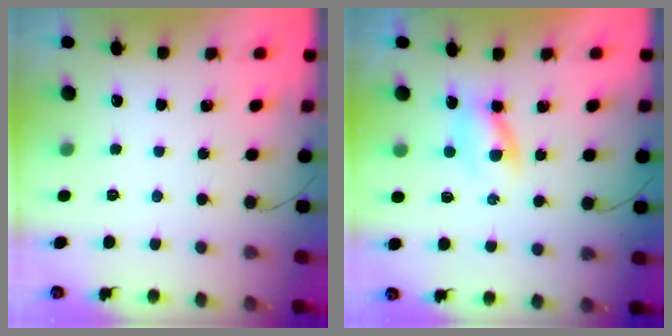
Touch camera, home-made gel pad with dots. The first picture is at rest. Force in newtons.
{"total": 2.5, "press": 2.2, "slide": 1.2}